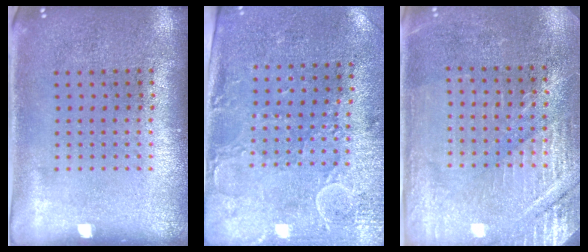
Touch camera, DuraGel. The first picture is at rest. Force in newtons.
{"total": 3.0, "press": 2.4, "slide": 1.7}
{"total": 2.9, "press": 2.9, "slide": 0.3}